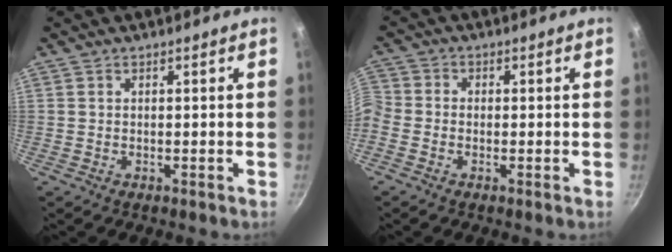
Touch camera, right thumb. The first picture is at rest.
{"total": 4.7, "force": [-1.8, 3.7, 2.2], "torque": [-0.059, 0.015, -0.054]}